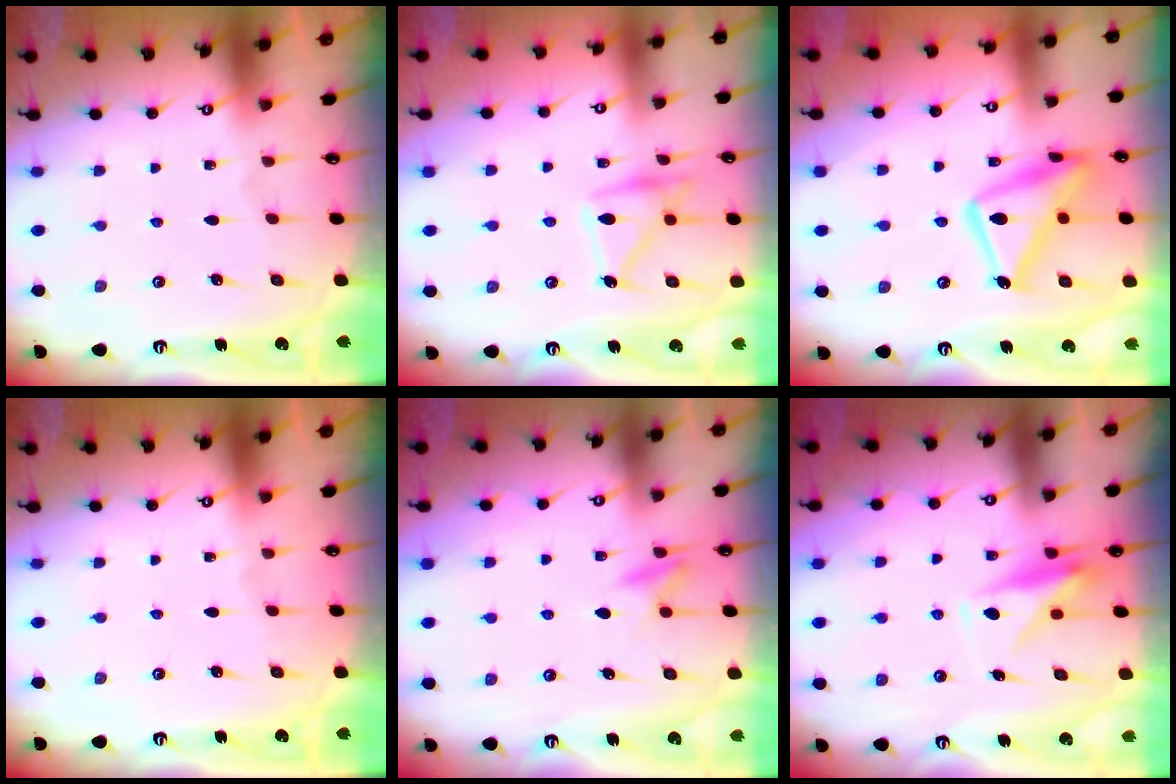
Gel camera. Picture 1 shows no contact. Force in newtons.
{"total": 15.7, "press": 15.7, "slide": 0.9}
{"total": 16.9, "press": 16.8, "slide": 1.2}
{"total": 0.0}
{"total": 8.3, "press": 8.3, "slide": 0.9}
{"total": 10.3, "press": 10.3, "slide": 0.4}